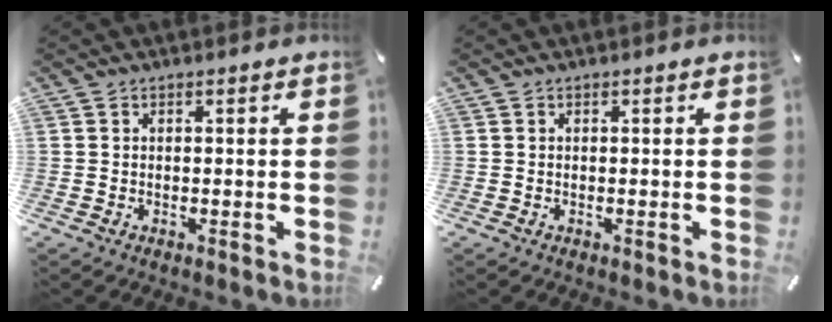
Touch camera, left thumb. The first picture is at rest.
{"total": 0.0}